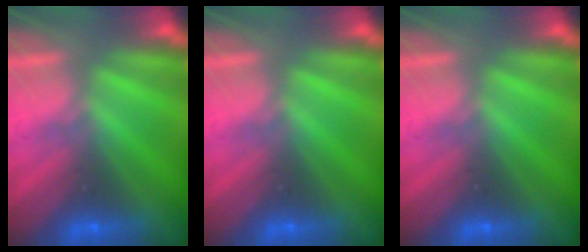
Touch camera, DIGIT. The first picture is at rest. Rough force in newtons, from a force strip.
{"total": 0.0}
{"total": 0.0}